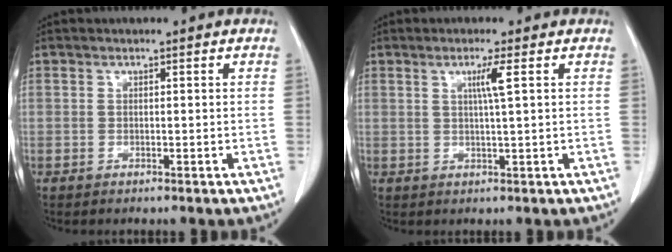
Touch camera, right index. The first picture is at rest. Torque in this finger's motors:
{"motor_torque": [0.43, 0.13, 0.06, 0.06]}